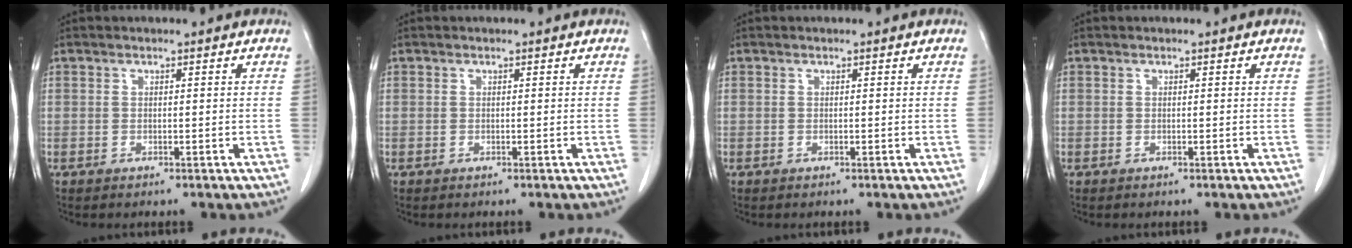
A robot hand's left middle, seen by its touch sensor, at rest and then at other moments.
{"total": 0.0}
{"total": 0.0}
{"total": 0.0}